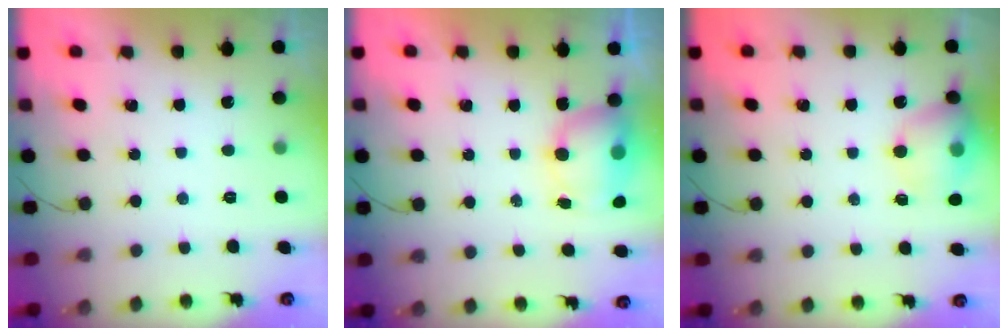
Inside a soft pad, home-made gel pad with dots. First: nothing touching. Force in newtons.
{"total": 8.3, "press": 7.7, "slide": 3.0}
{"total": 13.0, "press": 12.9, "slide": 2.1}